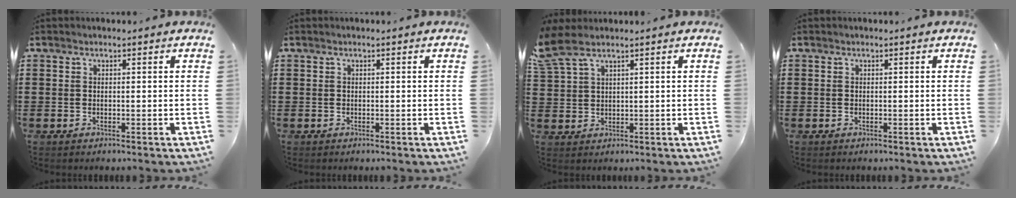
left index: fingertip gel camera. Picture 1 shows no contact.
{"total": 0.0}
{"total": 3.4, "force": [2.4, 1.2, 2.0], "torque": [-0.051, 0.003, 0.044]}
{"total": 0.0}